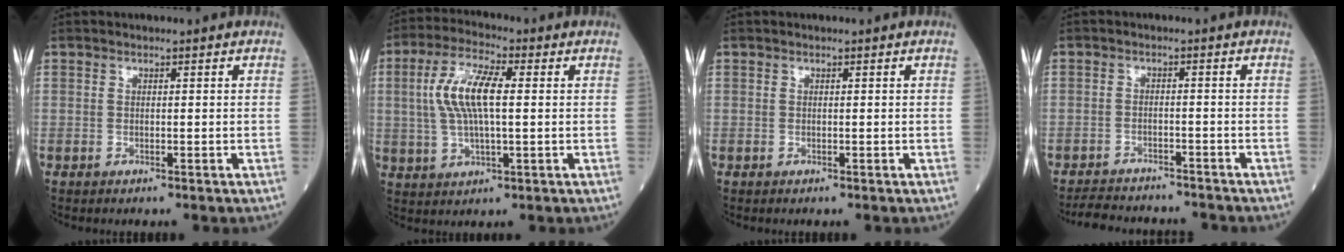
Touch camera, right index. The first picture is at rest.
{"total": 9.7, "force": [1.3, 2.7, 9.2], "torque": [-0.196, 0.013, 0.026]}
{"total": 0.0}
{"total": 8.5, "force": [-8.0, 2.2, 1.9], "torque": [-0.028, 0.002, -0.114]}